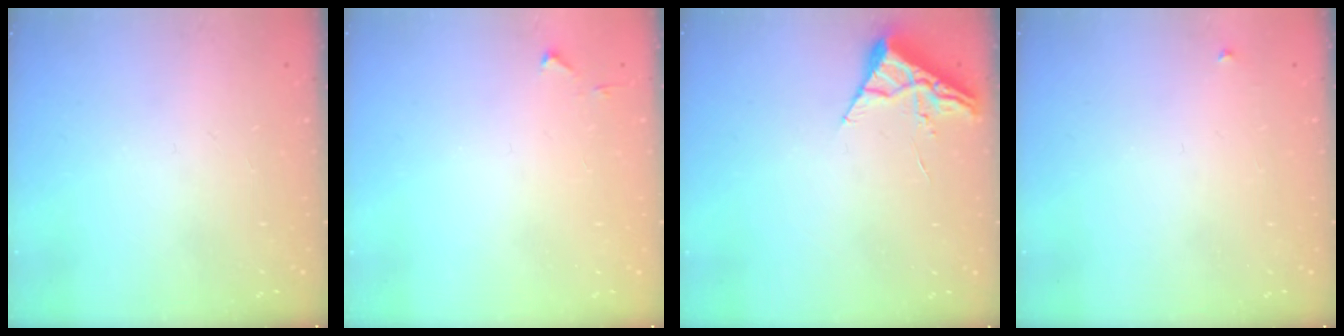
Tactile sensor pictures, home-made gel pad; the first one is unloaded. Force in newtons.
{"total": 3.1, "press": 3.1, "slide": 0.5}
{"total": 3.9, "press": 3.9, "slide": 0.5}
{"total": 3.0, "press": 3.0, "slide": 0.4}